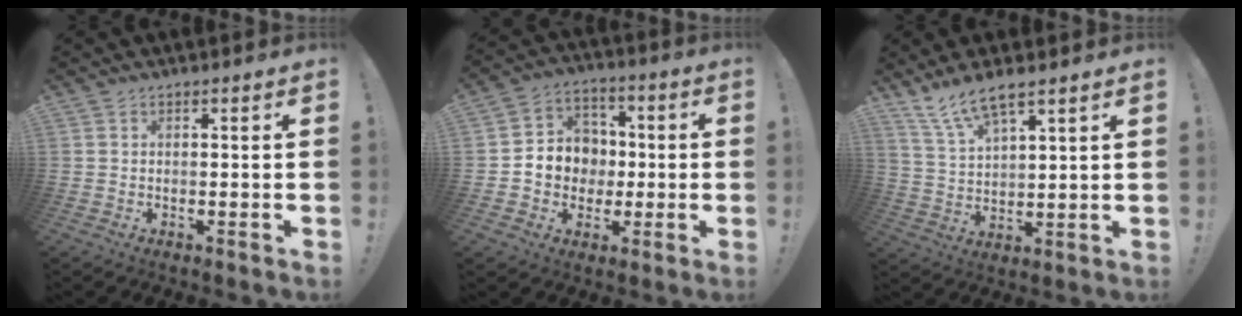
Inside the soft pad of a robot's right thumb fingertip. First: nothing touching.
{"total": 9.9, "force": [-1.7, 9.3, 3.1], "torque": [-0.046, 0.015, -0.022]}
{"total": 9.0, "force": [7.3, 2.1, 4.8], "torque": [-0.105, -0.033, 0.138]}